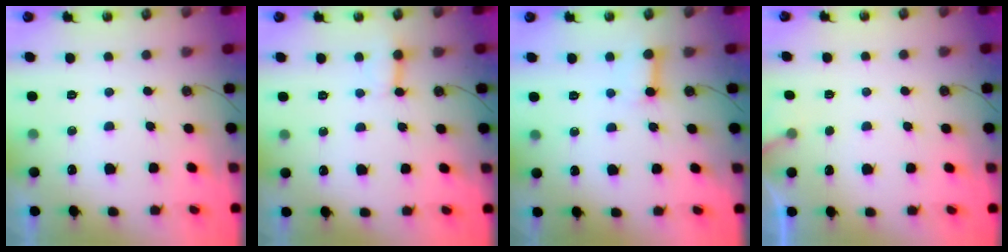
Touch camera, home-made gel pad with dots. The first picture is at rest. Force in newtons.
{"total": 3.0, "press": 3.0, "slide": 0.3}
{"total": 6.1, "press": 6.0, "slide": 0.6}
{"total": 3.4, "press": 3.4, "slide": 0.2}